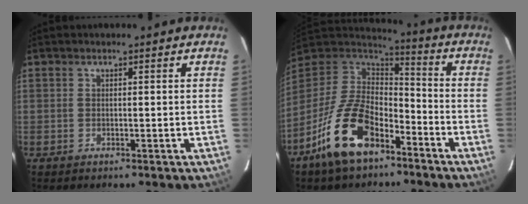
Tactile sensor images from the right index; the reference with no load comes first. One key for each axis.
{"total": 17.9, "fx": -10.5, "fy": 9.2, "fz": 11.3, "tx": -0.235, "ty": 0.000, "tz": -0.189}